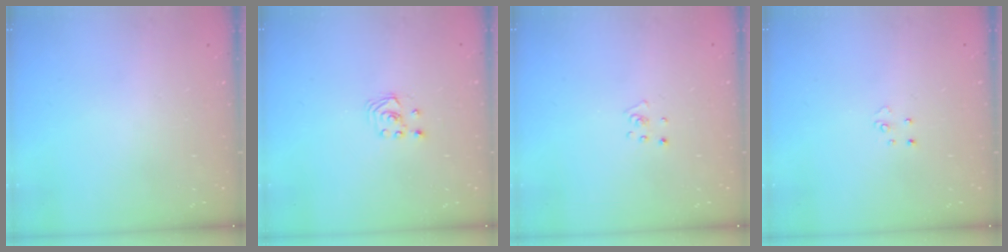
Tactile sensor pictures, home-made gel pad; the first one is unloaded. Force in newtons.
{"total": 1.9, "press": 1.9, "slide": 0.2}
{"total": 2.2, "press": 2.2, "slide": 0.2}
{"total": 3.2, "press": 3.2, "slide": 0.3}